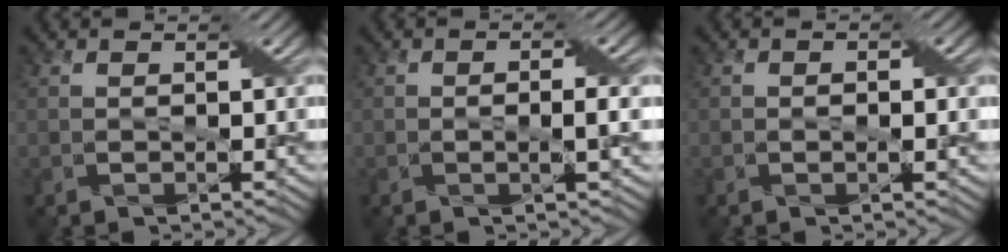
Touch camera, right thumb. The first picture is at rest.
{"total": 2.5, "force": [-0.3, 0.5, 2.4], "torque": [-0.040, 0.003, -0.006]}
{"total": 1.7, "force": [-0.1, 0.9, 1.4], "torque": [-0.018, -0.001, -0.003]}